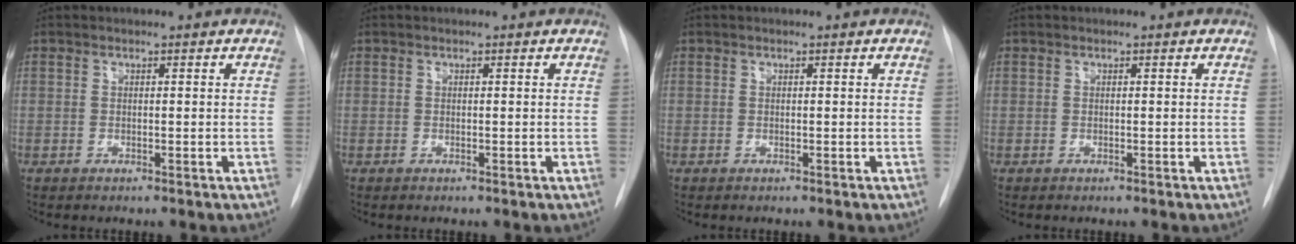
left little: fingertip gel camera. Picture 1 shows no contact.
{"total": 0.0}
{"total": 0.0}
{"total": 0.0}